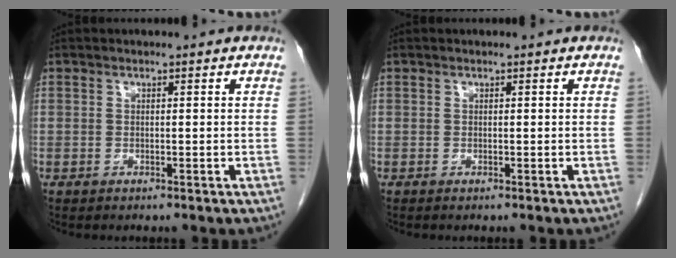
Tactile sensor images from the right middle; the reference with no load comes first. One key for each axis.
{"total": 0.0}